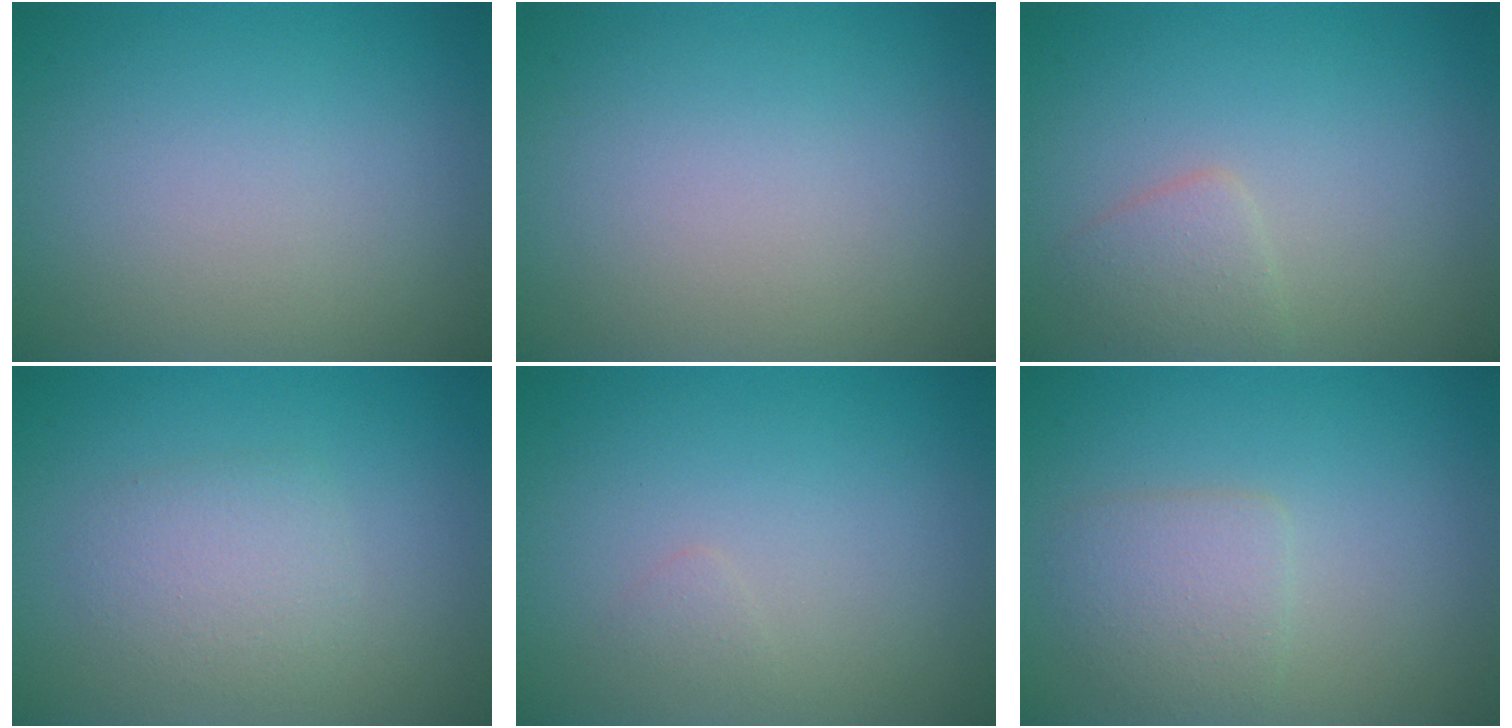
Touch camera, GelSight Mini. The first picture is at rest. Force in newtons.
{"total": 0.0}
{"total": 1.9, "press": 1.9, "slide": 0.0}
{"total": 2.4, "press": 2.4, "slide": 0.2}
{"total": 0.6, "press": 0.6, "slide": 0.0}
{"total": 2.5, "press": 2.5, "slide": 0.1}